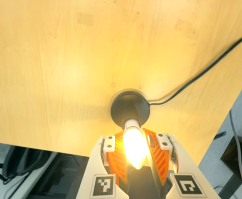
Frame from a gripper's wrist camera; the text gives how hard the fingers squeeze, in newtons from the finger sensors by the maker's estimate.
{"total": 15.7, "left": 15.1, "right": 16.3}